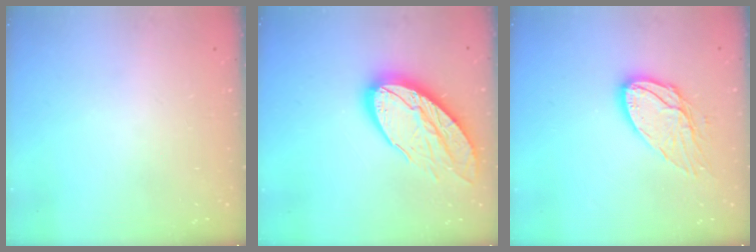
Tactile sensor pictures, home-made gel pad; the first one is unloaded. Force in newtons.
{"total": 18.8, "press": 18.8, "slide": 1.2}
{"total": 13.6, "press": 13.5, "slide": 1.1}